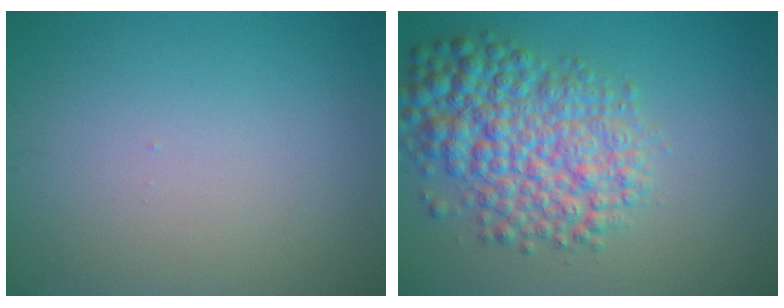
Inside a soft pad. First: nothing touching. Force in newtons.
{"total": 7.4, "press": 7.4, "slide": 0.2}